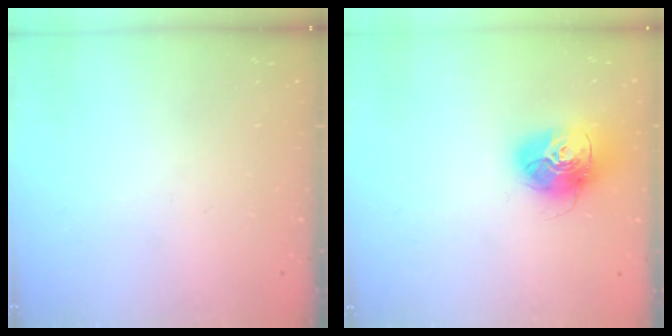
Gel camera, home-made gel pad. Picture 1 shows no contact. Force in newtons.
{"total": 15.7, "press": 15.6, "slide": 1.6}